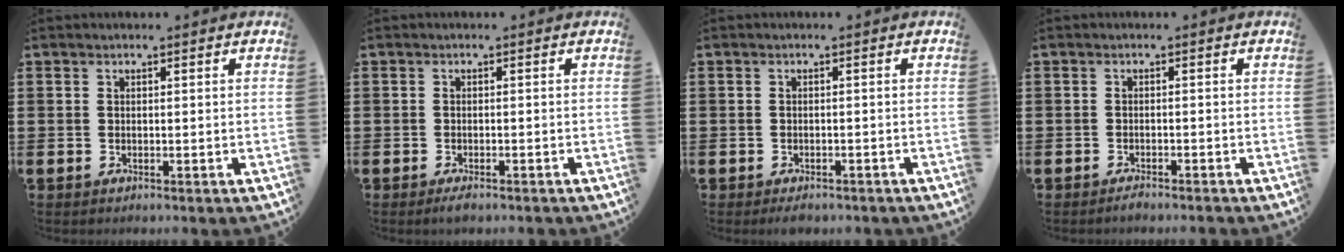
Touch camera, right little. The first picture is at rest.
{"total": 0.9, "force": [-0.5, 0.2, 0.7], "torque": [-0.005, -0.005, -0.012]}
{"total": 0.8, "force": [-0.7, 0.2, 0.2], "torque": [-0.006, -0.002, -0.014]}
{"total": 0.9, "force": [-0.9, 0.0, 0.3], "torque": [-0.008, -0.001, -0.017]}